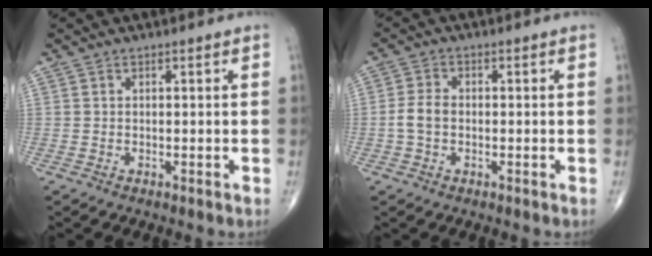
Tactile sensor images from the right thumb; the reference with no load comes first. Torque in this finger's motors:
{"motor_torque": [0.81, 0.79, 0.41, -0.15, 0.05]}